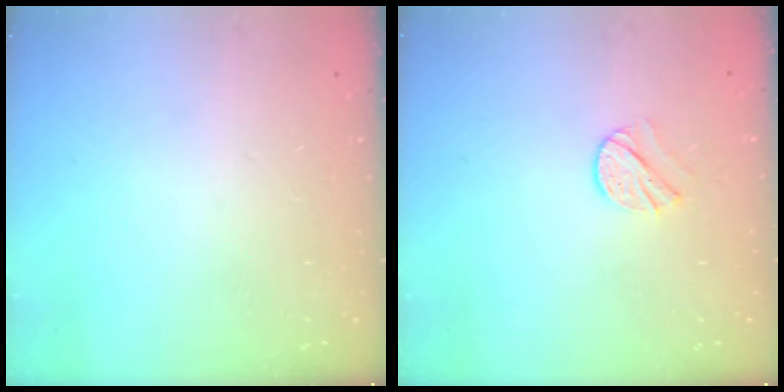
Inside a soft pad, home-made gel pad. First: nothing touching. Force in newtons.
{"total": 7.4, "press": 7.4, "slide": 0.6}